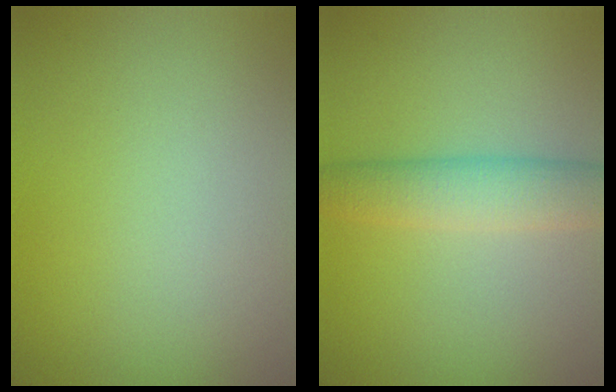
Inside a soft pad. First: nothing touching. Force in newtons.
{"total": 4.1, "press": 4.1, "slide": 0.2}